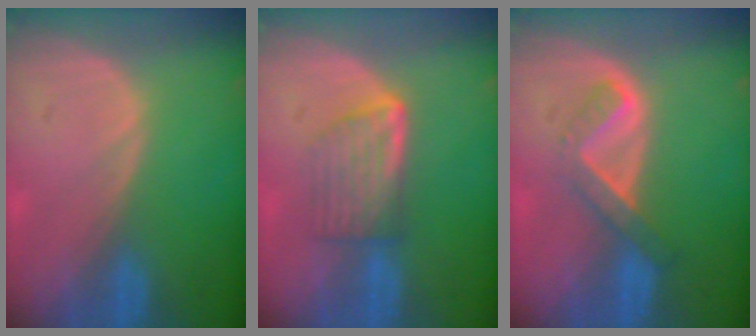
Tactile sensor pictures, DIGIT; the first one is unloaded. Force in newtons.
{"total": 5.9, "press": 5.5, "slide": 2.2}
{"total": 5.2, "press": 4.6, "slide": 2.6}